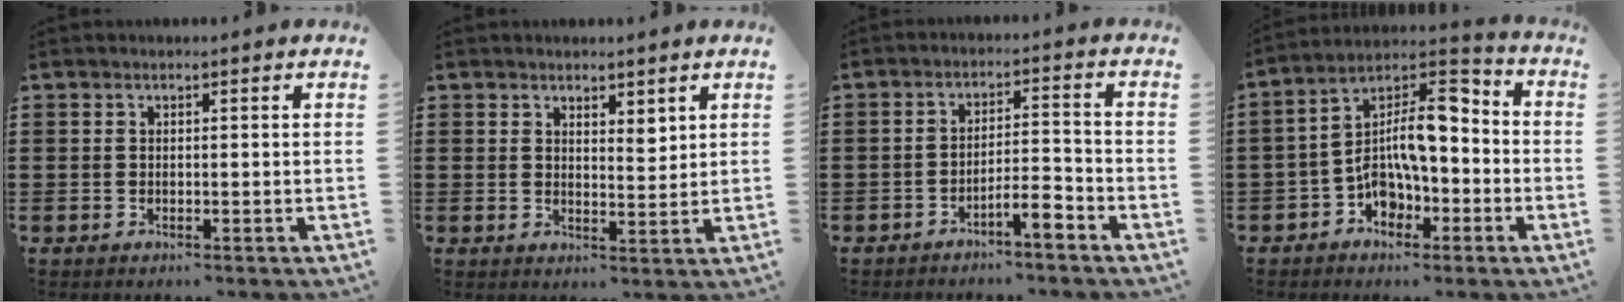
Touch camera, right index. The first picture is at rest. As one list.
[{"total": 2.6, "force": [2.3, 1.1, 0.8], "torque": [-0.005, -0.001, 0.039]}, {"total": 4.5, "force": [-3.5, 0.6, 2.7], "torque": [-0.048, 0.007, -0.066]}, {"total": 10.4, "force": [-2.1, 5.5, 8.5], "torque": [-0.159, -0.008, -0.047]}]